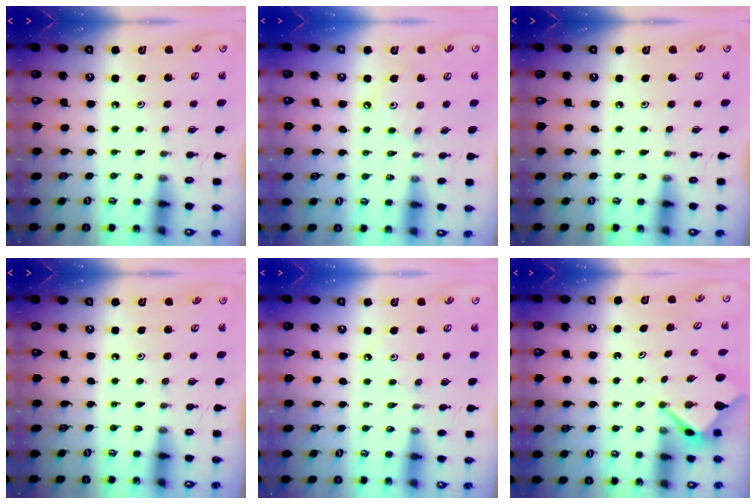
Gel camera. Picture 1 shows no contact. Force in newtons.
{"total": 2.8, "press": 2.7, "slide": 0.6}
{"total": 0.0}
{"total": 0.0}
{"total": 2.3, "press": 2.3, "slide": 0.5}
{"total": 3.2, "press": 3.2, "slide": 0.2}